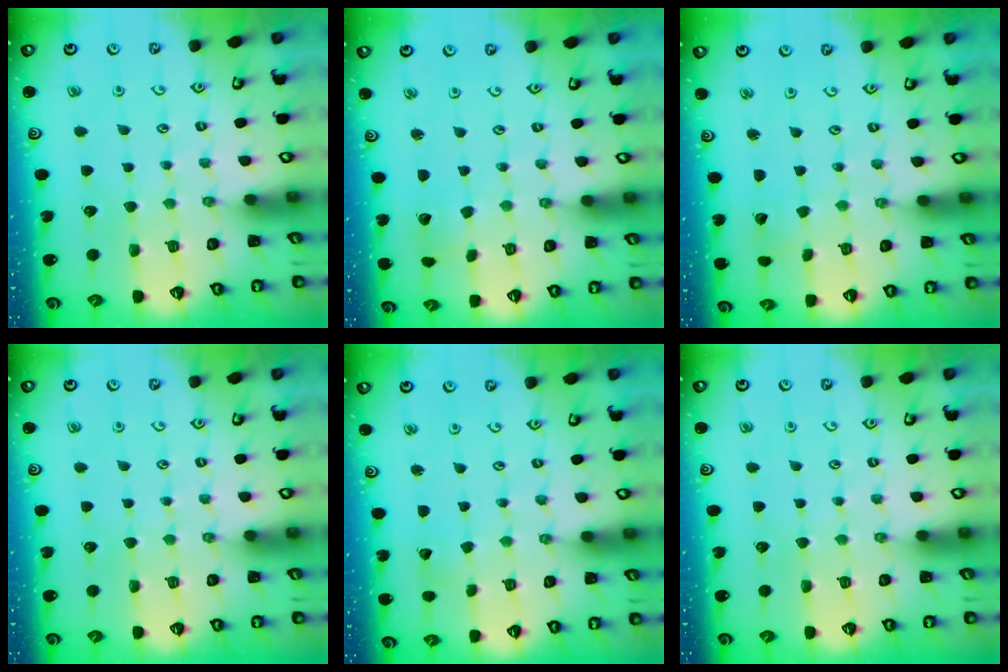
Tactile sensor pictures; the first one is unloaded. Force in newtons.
{"total": 2.6, "press": 2.6, "slide": 0.1}
{"total": 1.8, "press": 1.8, "slide": 0.1}
{"total": 0.0}
{"total": 1.8, "press": 1.8, "slide": 0.1}
{"total": 0.0}